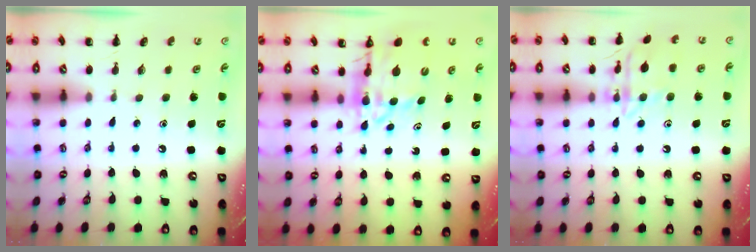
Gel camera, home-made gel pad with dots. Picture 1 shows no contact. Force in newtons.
{"total": 12.7, "press": 12.1, "slide": 4.0}
{"total": 12.9, "press": 12.9, "slide": 0.5}